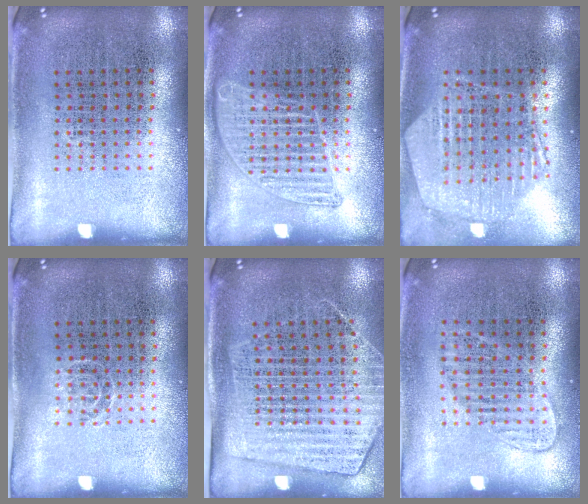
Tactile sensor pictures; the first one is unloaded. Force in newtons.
{"total": 1.8, "press": 1.8, "slide": 0.2}
{"total": 1.3, "press": 1.2, "slide": 0.4}
{"total": 0.6, "press": 0.4, "slide": 0.4}
{"total": 1.8, "press": 1.5, "slide": 0.9}
{"total": 1.2, "press": 1.0, "slide": 0.6}